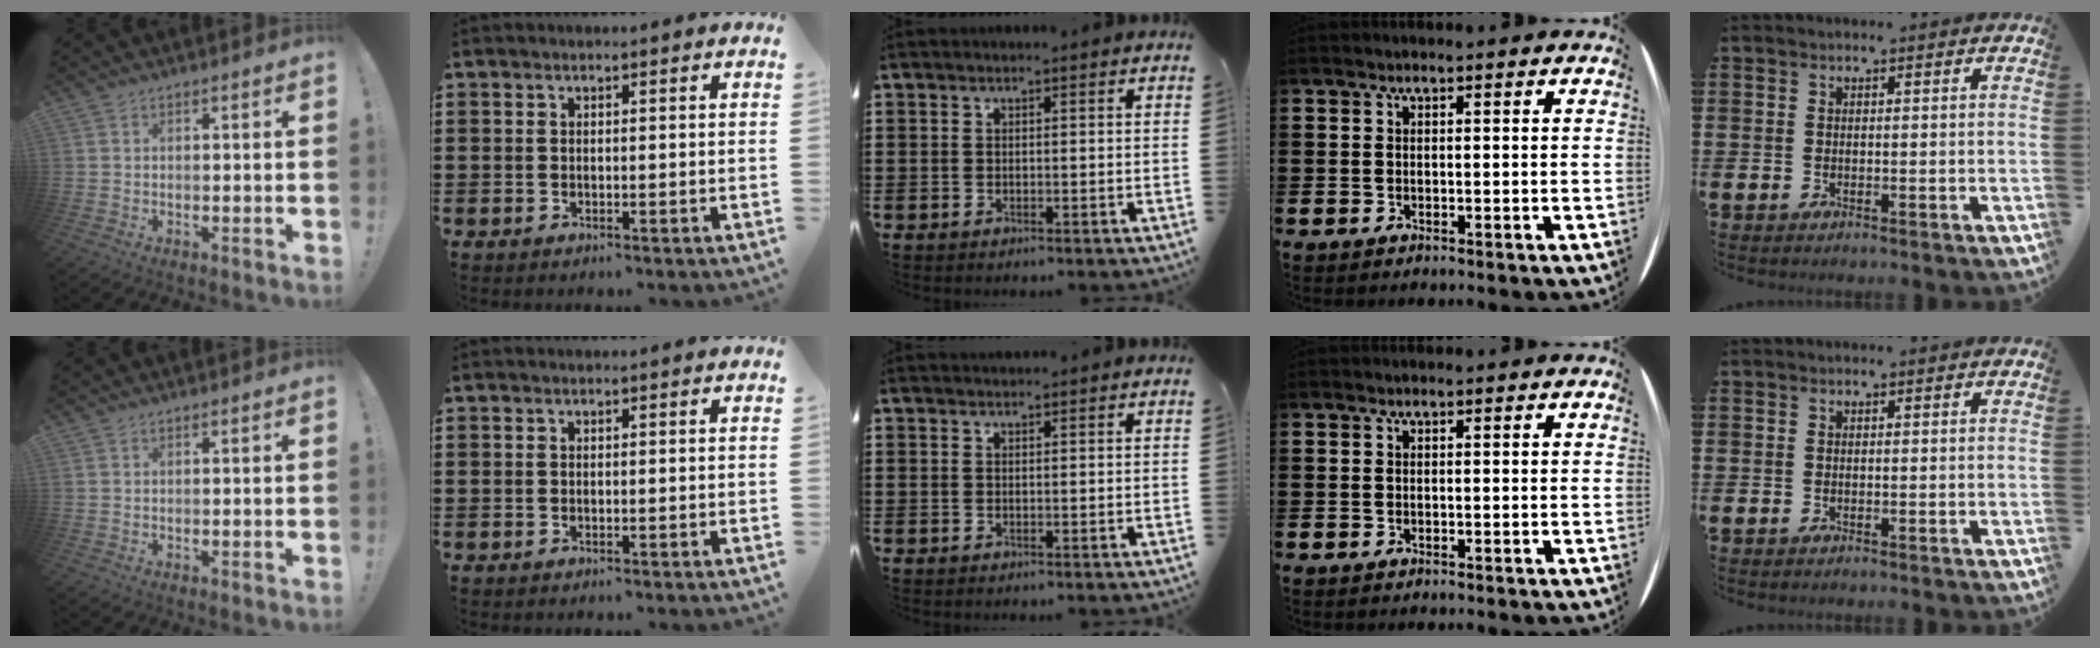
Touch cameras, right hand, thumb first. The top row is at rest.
{"middle": {"total": 0.8, "force": [0.7, 0.2, 0.0], "torque": [-0.003, 0.000, 0.015]}}